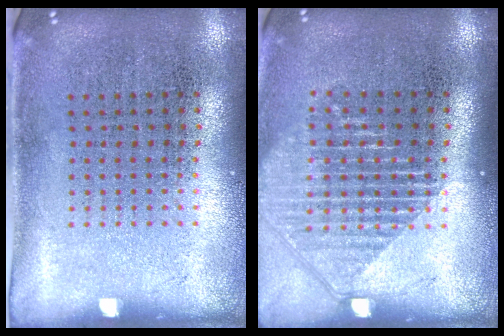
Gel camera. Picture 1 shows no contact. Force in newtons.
{"total": 1.5, "press": 1.4, "slide": 0.6}